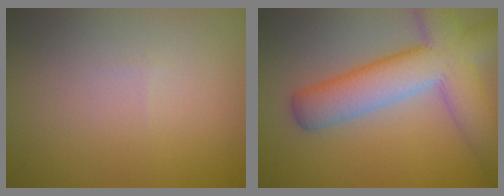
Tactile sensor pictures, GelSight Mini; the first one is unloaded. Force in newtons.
{"total": 9.7, "press": 9.7, "slide": 0.5}